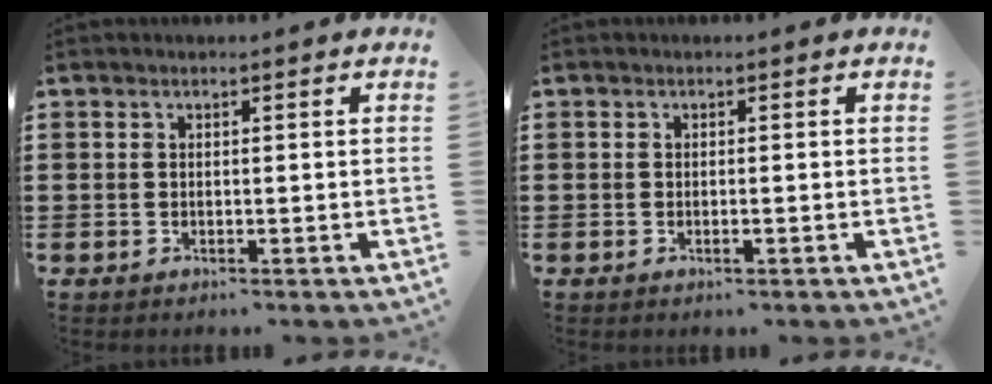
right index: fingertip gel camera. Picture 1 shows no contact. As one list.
[{"total": 0.5, "force": [-0.2, 0.1, 0.5], "torque": [-0.009, -0.005, -0.003]}]